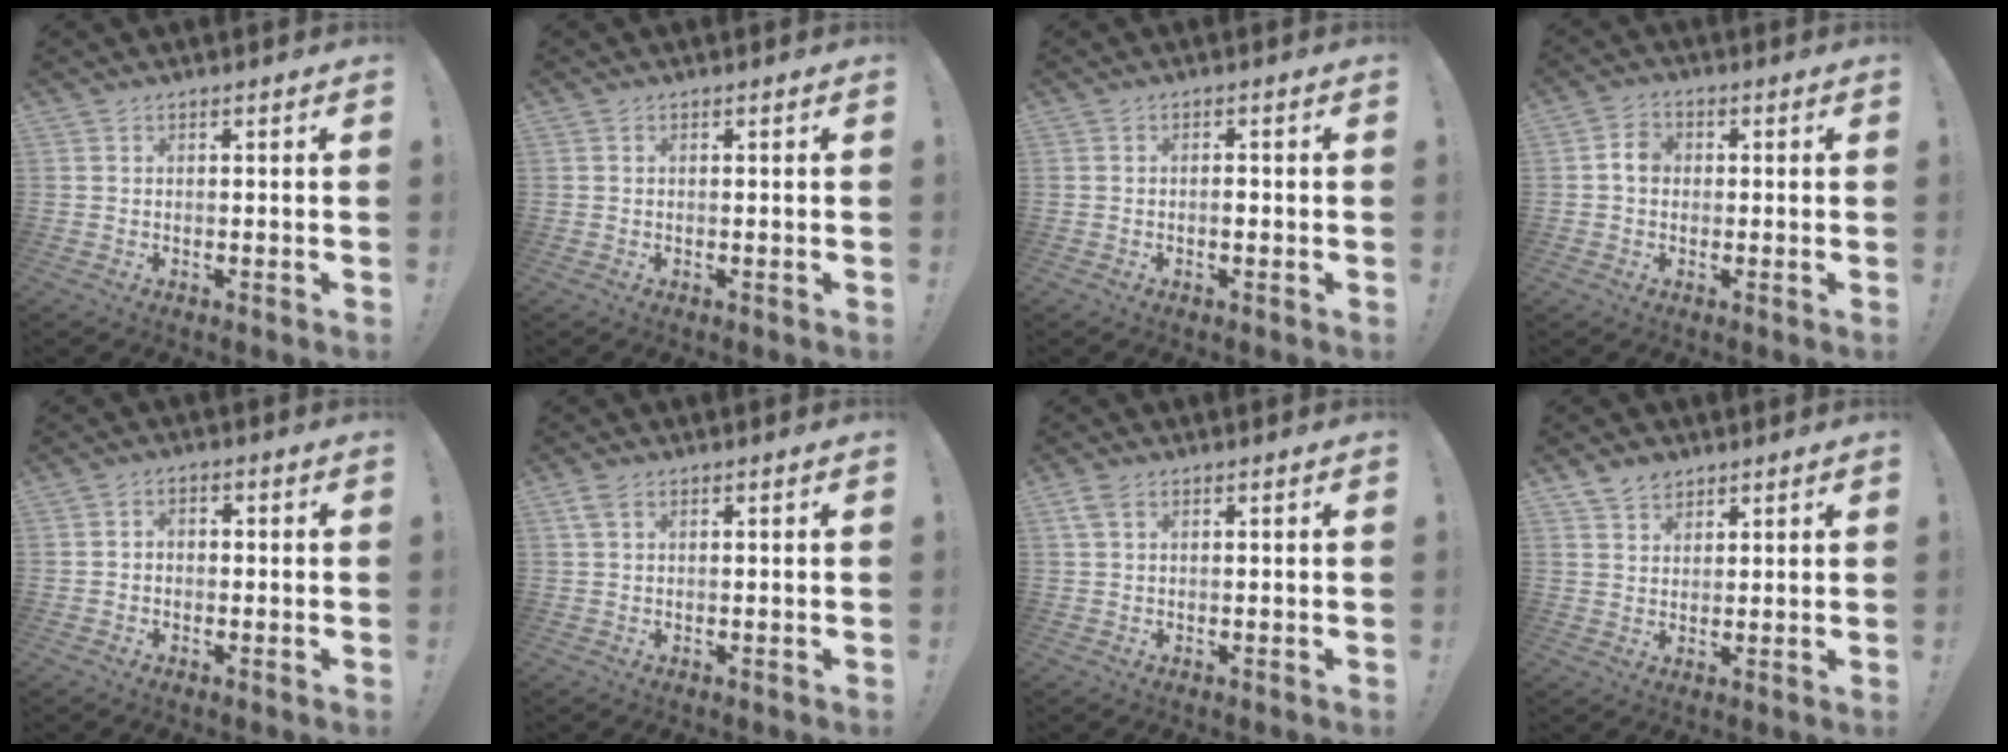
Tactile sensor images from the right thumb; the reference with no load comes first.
{"total": 0.0}
{"total": 1.6, "force": [-0.8, 0.8, 1.2], "torque": [-0.016, 0.003, -0.015]}
{"total": 4.7, "force": [-0.1, 3.8, 2.8], "torque": [-0.038, 0.011, -0.003]}
{"total": 2.3, "force": [-1.4, 1.5, 1.1], "torque": [-0.017, 0.012, -0.026]}
{"total": 2.2, "force": [1.0, 1.1, 1.7], "torque": [-0.042, 0.007, 0.020]}
{"total": 2.3, "force": [1.0, 1.2, 1.7], "torque": [-0.041, 0.006, 0.020]}
{"total": 4.6, "force": [3.6, 2.7, 0.8], "torque": [-0.014, -0.020, 0.068]}